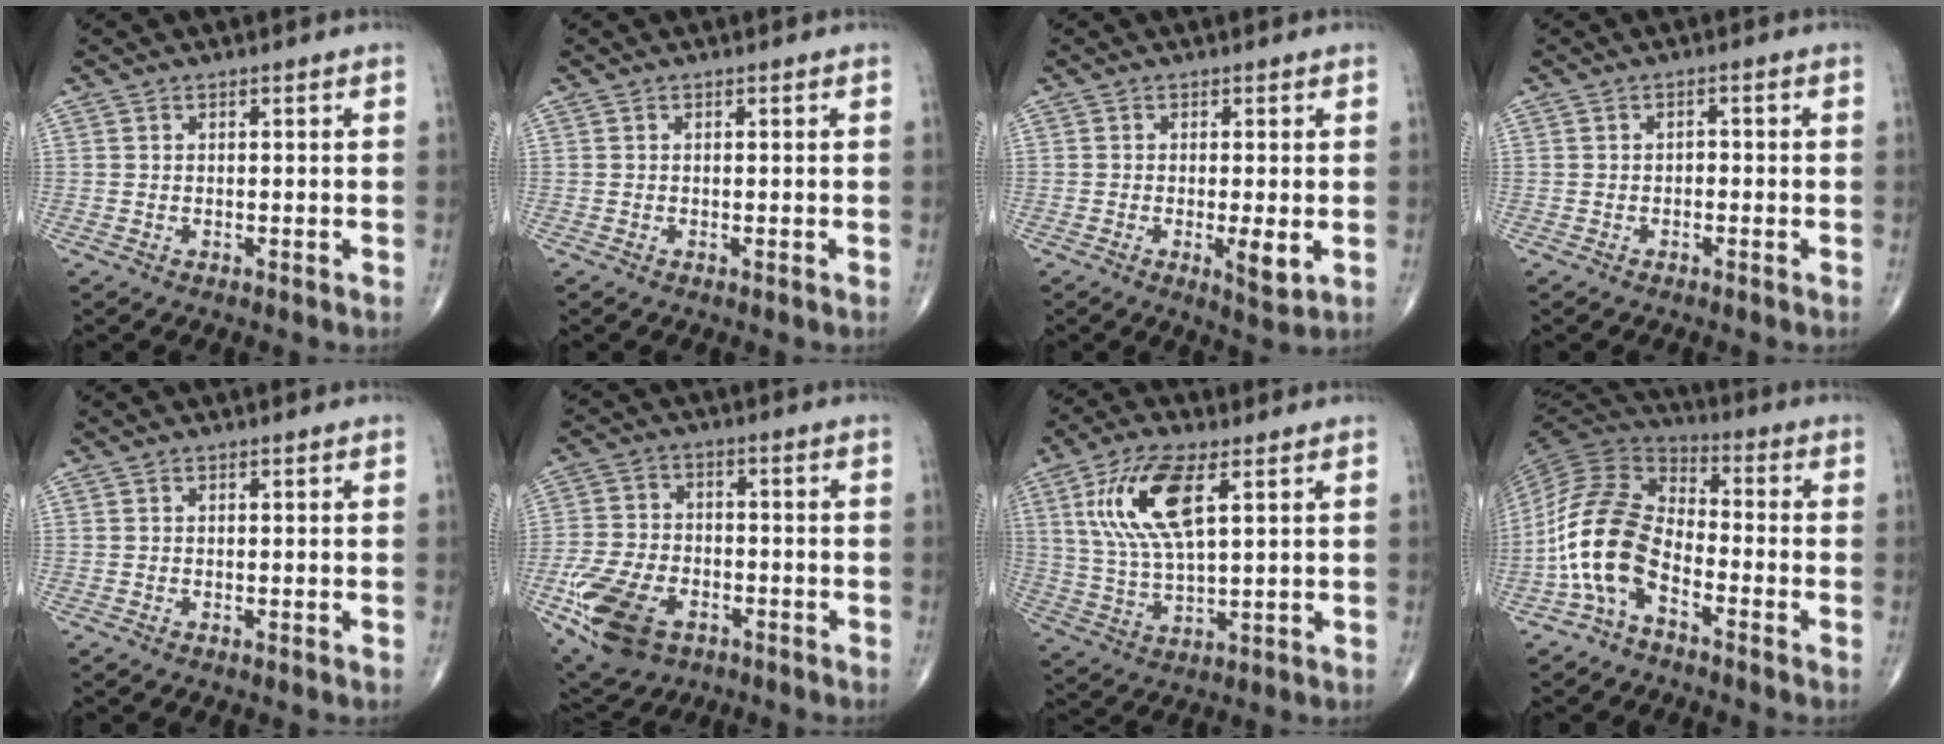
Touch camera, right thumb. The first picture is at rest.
{"total": 0.0}
{"total": 4.3, "force": [-0.8, 1.0, 4.1], "torque": [-0.065, -0.013, -0.012]}
{"total": 1.2, "force": [-0.4, 0.9, 0.7], "torque": [-0.001, 0.006, -0.011]}
{"total": 0.0}
{"total": 15.3, "force": [-6.8, 9.4, 10.0], "torque": [-0.195, 0.012, -0.119]}
{"total": 13.6, "force": [4.9, 5.1, 11.7], "torque": [-0.241, -0.009, 0.096]}
{"total": 13.6, "force": [-5.3, 7.4, 10.1], "torque": [-0.203, 0.055, -0.115]}